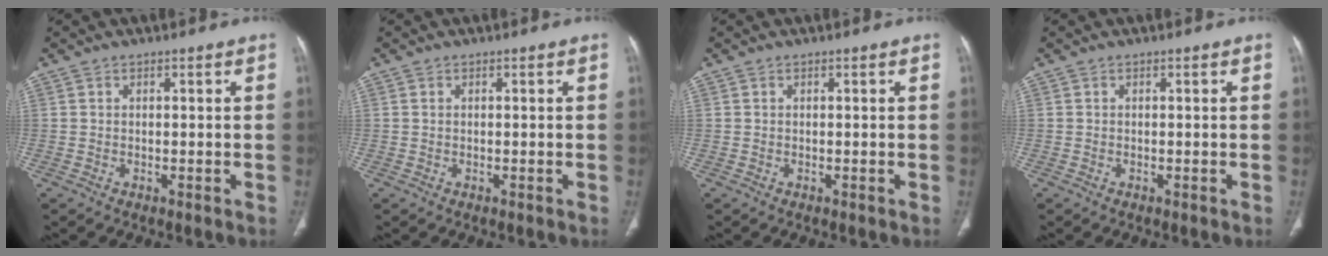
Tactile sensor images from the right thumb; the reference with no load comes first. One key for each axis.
{"total": 0.0}
{"total": 0.0}
{"total": 0.0}